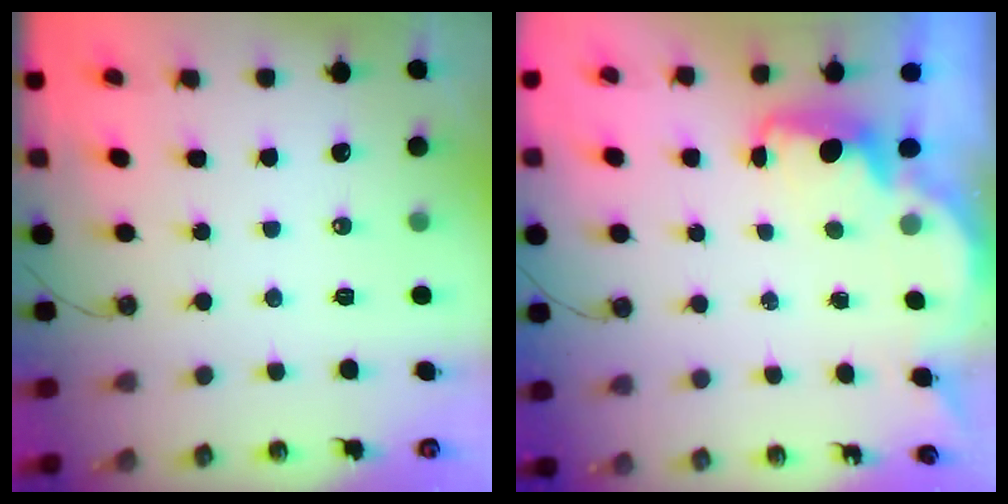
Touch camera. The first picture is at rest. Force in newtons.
{"total": 1.6, "press": 1.5, "slide": 0.6}